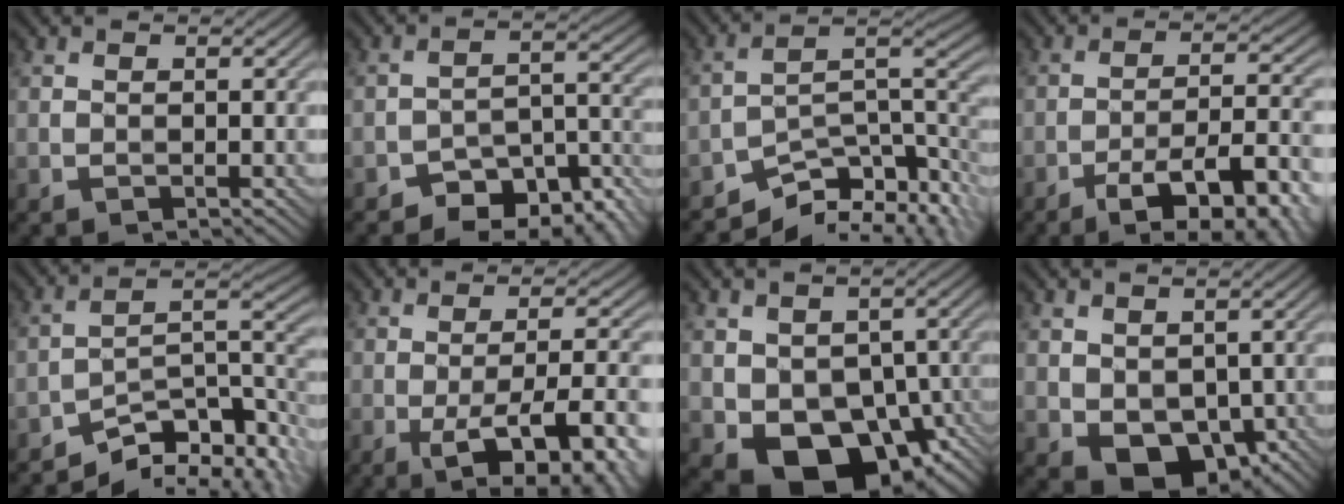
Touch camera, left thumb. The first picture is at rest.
{"total": 8.8, "force": [-7.2, 3.5, 3.8], "torque": [-0.044, 0.008, -0.116]}
{"total": 10.4, "force": [-6.8, 4.7, 6.3], "torque": [-0.087, -0.005, -0.115]}
{"total": 13.9, "force": [-8.9, 3.7, 10.0], "torque": [-0.150, 0.002, -0.128]}
{"total": 10.4, "force": [-7.0, 3.8, 6.6], "torque": [-0.091, -0.002, -0.125]}
{"total": 12.3, "force": [-5.3, 3.5, 10.6], "torque": [-0.150, 0.005, -0.069]}
{"total": 11.3, "force": [-3.5, 7.9, 7.3], "torque": [-0.116, -0.036, -0.045]}
{"total": 6.2, "force": [-0.9, 4.6, 4.1], "torque": [-0.088, -0.026, -0.009]}